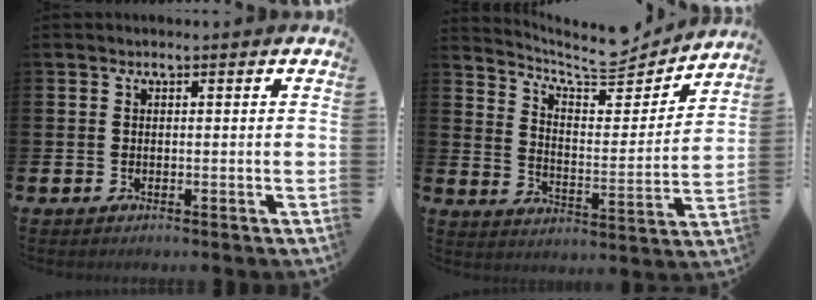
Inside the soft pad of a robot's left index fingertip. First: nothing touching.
{"total": 7.5, "force": [6.9, 1.9, 2.4], "torque": [-0.067, -0.057, 0.114]}